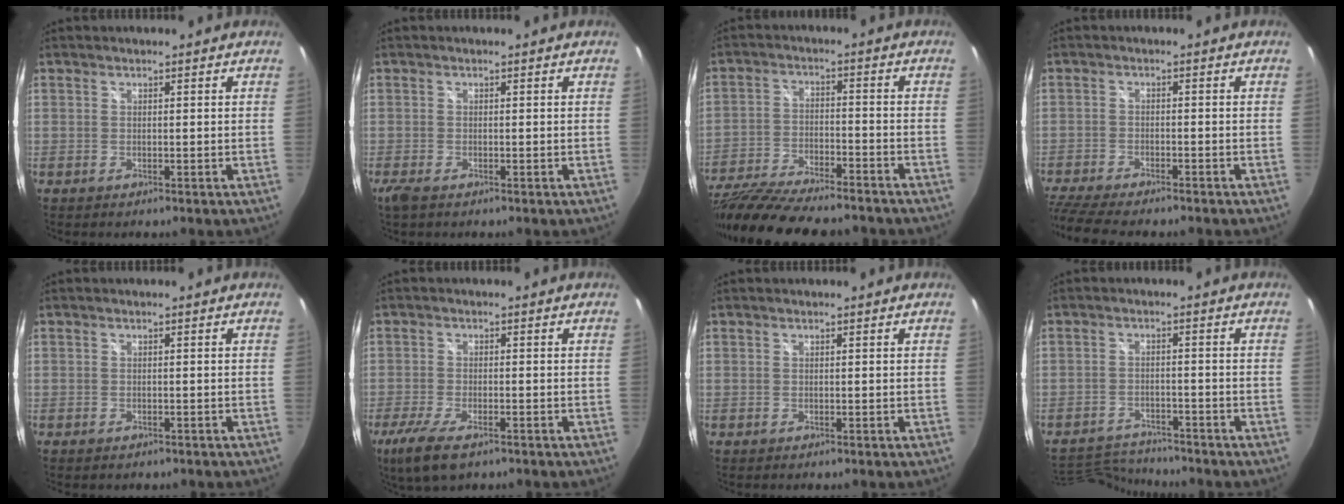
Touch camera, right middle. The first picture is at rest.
{"total": 2.2, "force": [-1.5, 0.7, 1.5], "torque": [-0.031, -0.009, -0.028]}
{"total": 23.0, "force": [-19.3, 5.5, 11.3], "torque": [-0.229, -0.047, -0.308]}
{"total": 12.0, "force": [-10.2, 2.4, 5.8], "torque": [-0.145, -0.033, -0.172]}
{"total": 1.6, "force": [-1.2, 0.8, 0.6], "torque": [-0.013, -0.007, -0.016]}
{"total": 7.7, "force": [-4.9, 2.5, 5.4], "torque": [-0.132, -0.027, -0.092]}
{"total": 0.0}
{"total": 9.4, "force": [-9.0, 1.7, 1.9], "torque": [-0.064, 0.002, -0.150]}